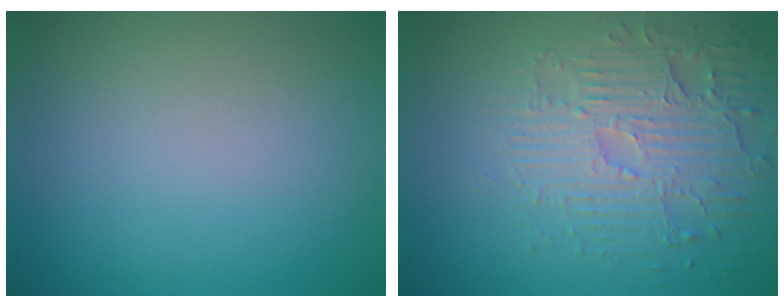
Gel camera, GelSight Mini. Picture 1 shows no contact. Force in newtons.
{"total": 4.1, "press": 3.8, "slide": 1.5}